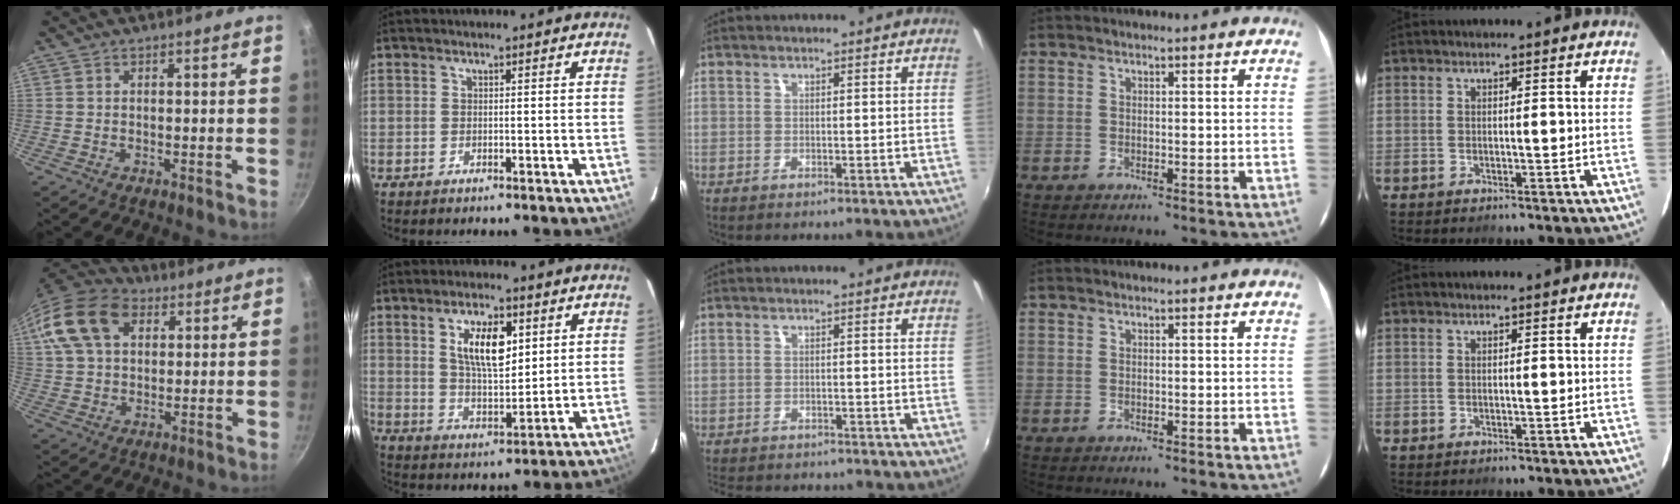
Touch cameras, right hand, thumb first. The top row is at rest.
{"thumb": {"total": 17.4, "force": [6.2, 11.9, 11.0], "torque": [-0.211, 0.019, 0.101]}, "index": {"total": 10.3, "force": [3.7, 4.5, 8.5], "torque": [-0.148, 0.005, 0.071]}, "middle": {"total": 7.3, "force": [-6.5, 2.2, 2.5], "torque": [-0.063, -0.020, -0.098]}}